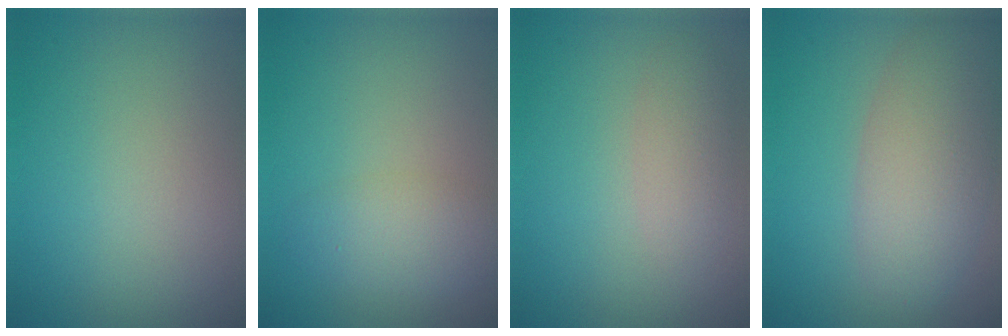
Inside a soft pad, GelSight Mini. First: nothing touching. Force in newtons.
{"total": 2.5, "press": 2.5, "slide": 0.1}
{"total": 1.8, "press": 1.8, "slide": 0.0}
{"total": 5.5, "press": 5.5, "slide": 0.3}